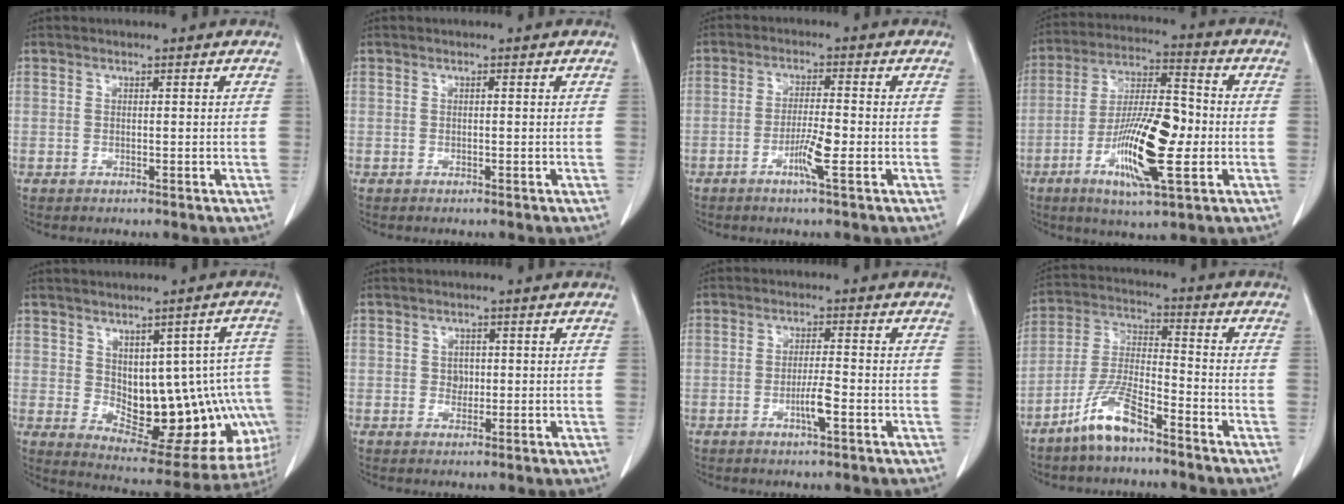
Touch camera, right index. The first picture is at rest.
{"total": 0.0}
{"total": 4.6, "force": [-1.9, -0.2, 4.2], "torque": [-0.082, -0.008, -0.038]}
{"total": 15.2, "force": [-3.7, 3.2, 14.4], "torque": [-0.267, -0.003, -0.066]}
{"total": 18.8, "force": [-1.6, 9.0, 16.4], "torque": [-0.154, 0.020, 0.009]}
{"total": 1.5, "force": [0.1, 1.3, 0.8], "torque": [-0.012, 0.002, 0.002]}
{"total": 3.6, "force": [-1.5, 0.1, 3.3], "torque": [-0.063, -0.004, -0.028]}
{"total": 9.0, "force": [-6.5, 1.7, 6.0], "torque": [-0.135, -0.011, -0.131]}